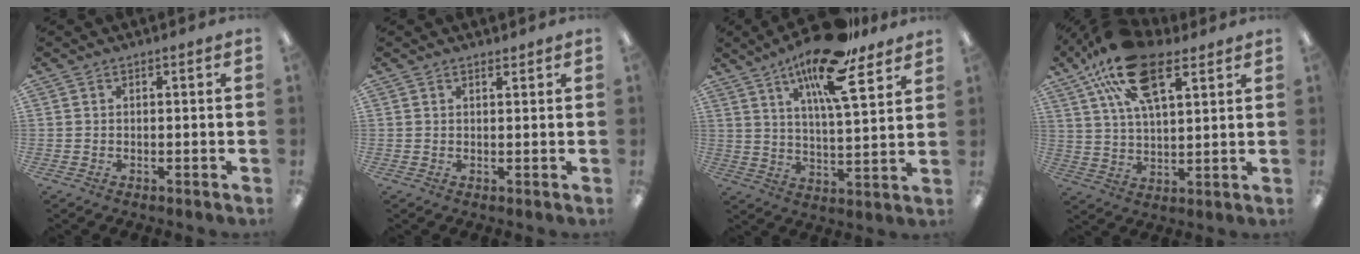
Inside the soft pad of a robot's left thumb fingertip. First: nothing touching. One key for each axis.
{"total": 1.1, "fx": 1.0, "fy": 0.3, "fz": 0.4, "tx": -0.009, "ty": -0.001, "tz": 0.019}
{"total": 16.7, "fx": 11.3, "fy": 4.3, "fz": 11.6, "tx": -0.195, "ty": -0.053, "tz": 0.182}
{"total": 19.4, "fx": 10.5, "fy": 9.2, "fz": 13.5, "tx": -0.250, "ty": -0.022, "tz": 0.183}